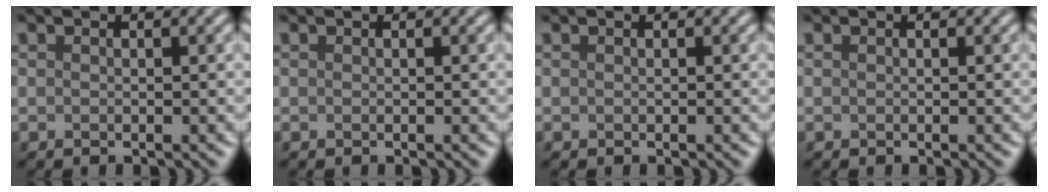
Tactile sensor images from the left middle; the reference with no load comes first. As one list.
[{"total": 0.0}, {"total": 0.0}, {"total": 0.0}]